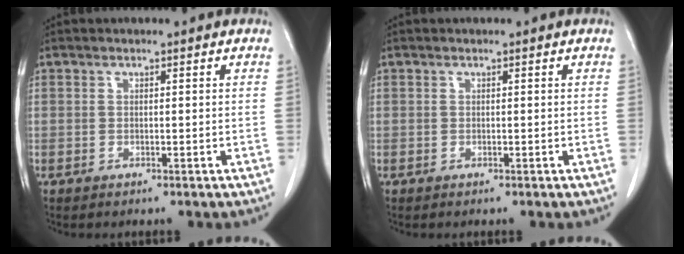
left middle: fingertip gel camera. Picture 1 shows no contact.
{"total": 0.0}